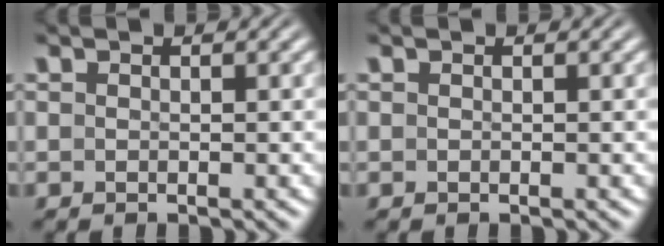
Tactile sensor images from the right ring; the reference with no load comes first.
{"total": 0.0}